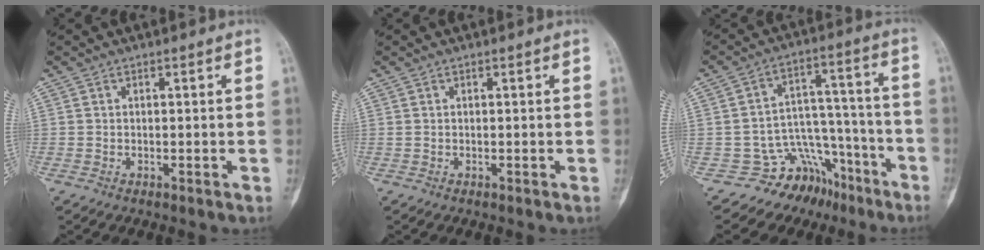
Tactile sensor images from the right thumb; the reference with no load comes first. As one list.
[{"total": 0.0}, {"total": 11.4, "force": [-8.4, 7.6, 0.8], "torque": [0.039, 0.133, -0.130]}]